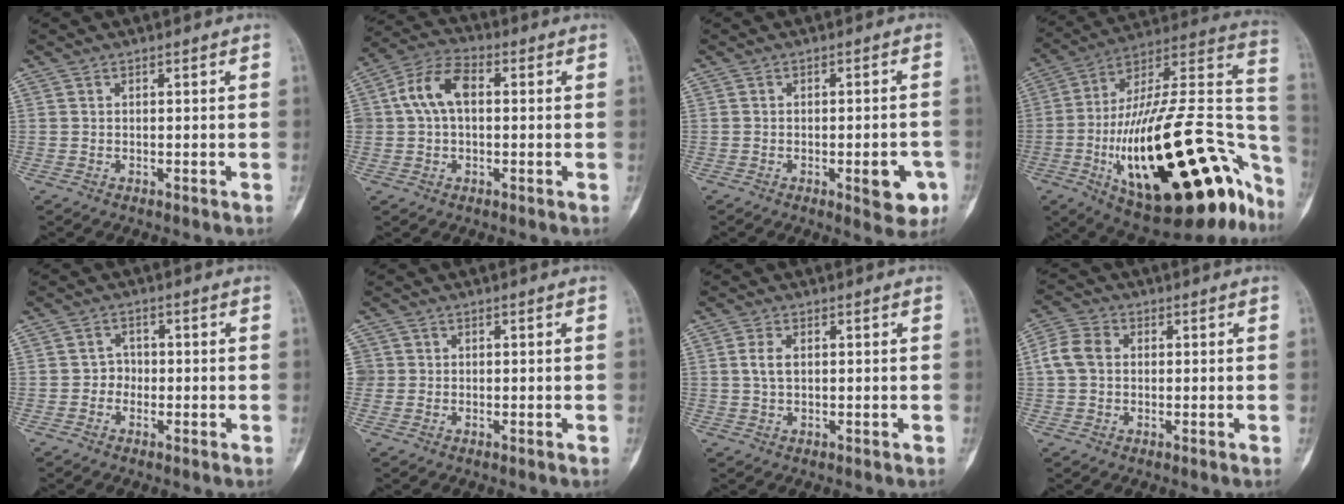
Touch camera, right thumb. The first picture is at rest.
{"total": 9.1, "force": [1.1, 5.8, 7.0], "torque": [-0.132, 0.028, 0.017]}
{"total": 6.6, "force": [-2.4, 2.4, 5.7], "torque": [-0.051, 0.009, -0.025]}
{"total": 40.2, "force": [-15.0, 15.2, 34.0], "torque": [-0.449, 0.065, -0.228]}
{"total": 2.3, "force": [-0.8, 2.1, 0.7], "torque": [0.013, 0.011, -0.021]}
{"total": 2.1, "force": [0.1, 2.0, 0.2], "torque": [0.010, 0.006, 0.002]}
{"total": 2.8, "force": [0.5, 1.5, 2.3], "torque": [-0.045, 0.003, 0.010]}
{"total": 5.8, "force": [0.5, 4.6, 3.6], "torque": [-0.075, 0.017, 0.003]}